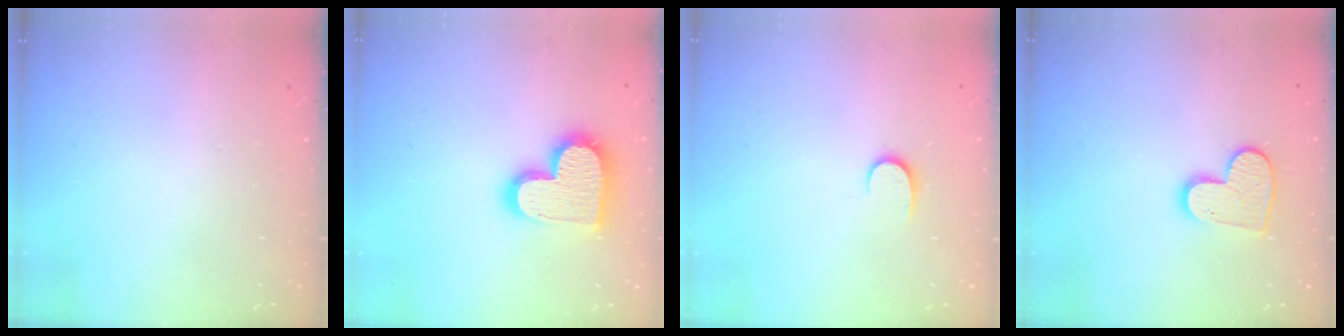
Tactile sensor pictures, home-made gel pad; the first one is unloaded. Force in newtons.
{"total": 17.9, "press": 17.9, "slide": 1.1}
{"total": 6.5, "press": 6.5, "slide": 0.7}
{"total": 10.1, "press": 10.0, "slide": 0.6}